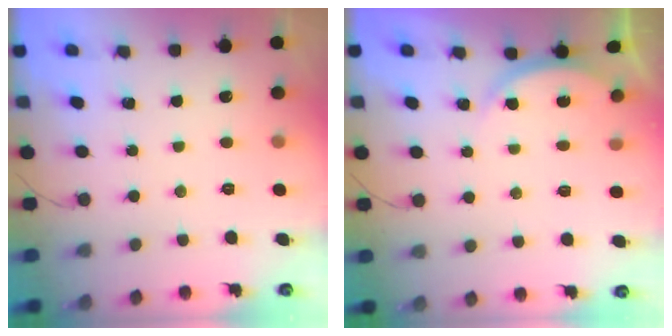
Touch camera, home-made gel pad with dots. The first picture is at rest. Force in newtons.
{"total": 2.4, "press": 2.4, "slide": 0.3}